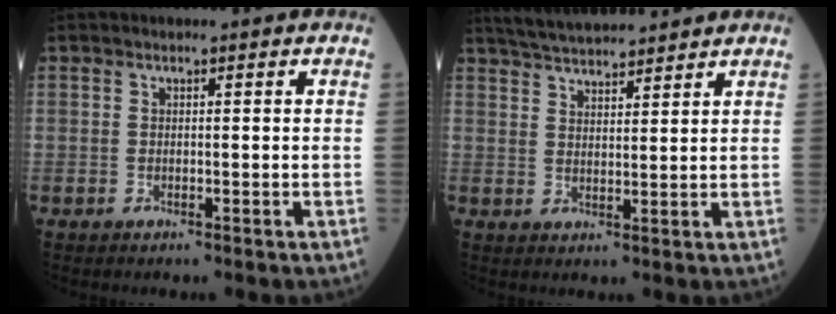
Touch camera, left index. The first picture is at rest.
{"total": 9.3, "force": [8.6, 1.0, 3.4], "torque": [-0.062, 0.024, 0.139]}